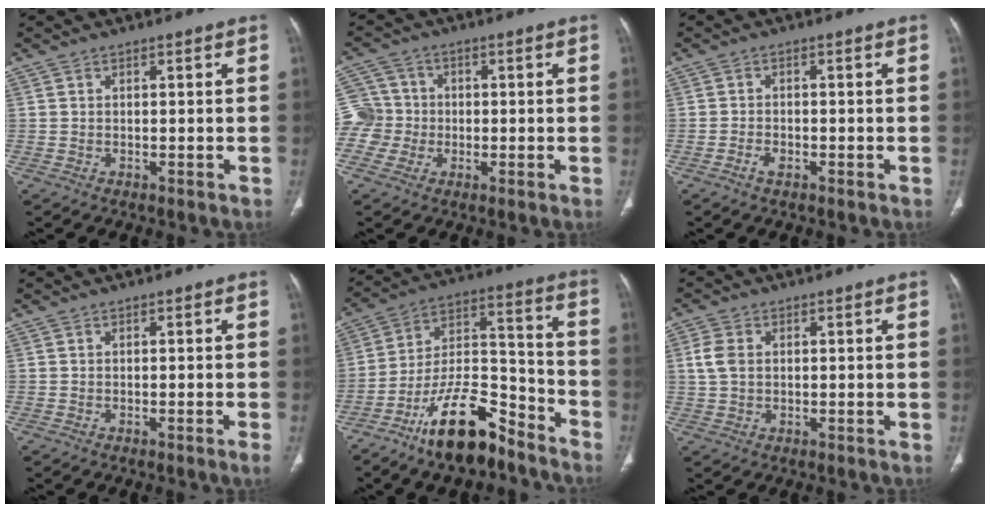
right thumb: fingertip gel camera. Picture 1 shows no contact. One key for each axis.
{"total": 7.7, "fx": -1.2, "fy": 7.6, "fz": 1.0, "tx": 0.000, "ty": 0.018, "tz": -0.027}
{"total": 1.9, "fx": -1.1, "fy": 1.1, "fz": 1.1, "tx": -0.024, "ty": 0.010, "tz": -0.020}
{"total": 1.0, "fx": -0.5, "fy": -0.3, "fz": 0.8, "tx": -0.015, "ty": -0.002, "tz": -0.007}
{"total": 16.9, "fx": -11.8, "fy": 6.4, "fz": 10.2, "tx": -0.157, "ty": 0.089, "tz": -0.209}
{"total": 4.2, "fx": 0.8, "fy": 3.0, "fz": 2.9, "tx": -0.066, "ty": 0.005, "tz": 0.014}